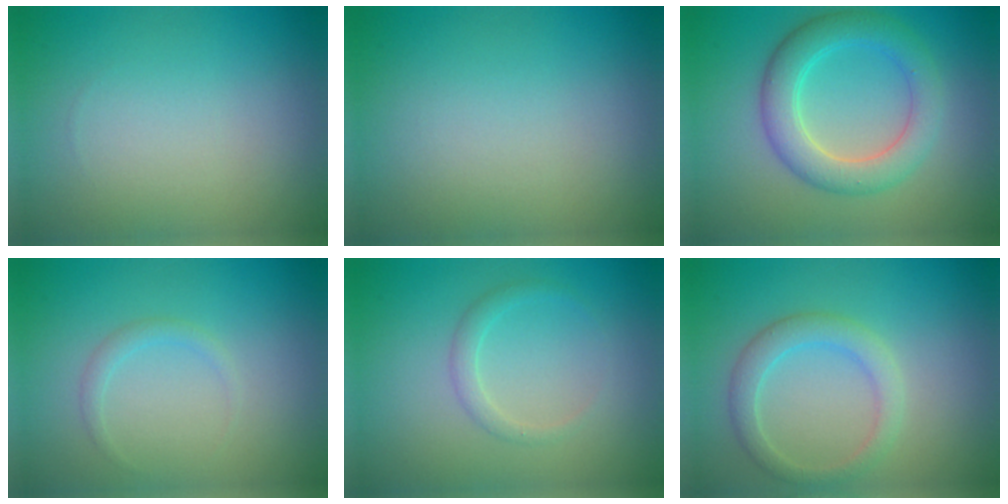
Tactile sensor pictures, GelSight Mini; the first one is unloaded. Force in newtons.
{"total": 0.0}
{"total": 5.0, "press": 5.0, "slide": 0.2}
{"total": 1.0, "press": 1.0, "slide": 0.1}
{"total": 1.4, "press": 1.4, "slide": 0.2}
{"total": 2.8, "press": 2.8, "slide": 0.3}